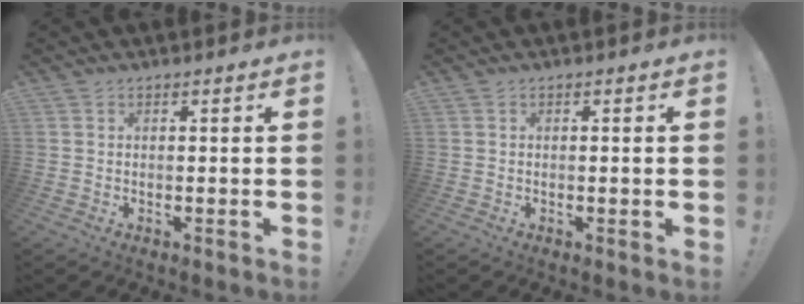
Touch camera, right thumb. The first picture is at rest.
{"total": 0.9, "force": [-0.1, -0.2, 0.9], "torque": [-0.007, -0.005, -0.004]}